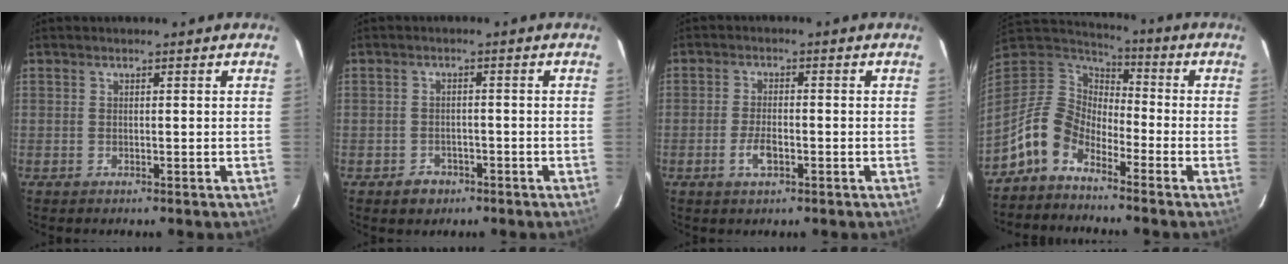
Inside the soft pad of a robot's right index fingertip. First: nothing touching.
{"total": 3.6, "force": [-2.1, 2.9, 0.5], "torque": [-0.019, 0.009, -0.026]}
{"total": 4.0, "force": [-1.7, 1.6, 3.2], "torque": [-0.068, -0.001, -0.031]}
{"total": 10.5, "force": [-7.0, 5.9, 5.0], "torque": [-0.108, 0.020, -0.149]}